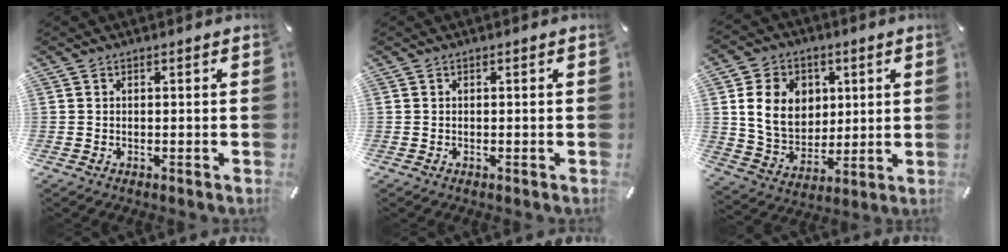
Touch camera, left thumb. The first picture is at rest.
{"total": 0.0}
{"total": 13.2, "force": [3.1, 11.2, 6.2], "torque": [-0.126, 0.002, 0.061]}